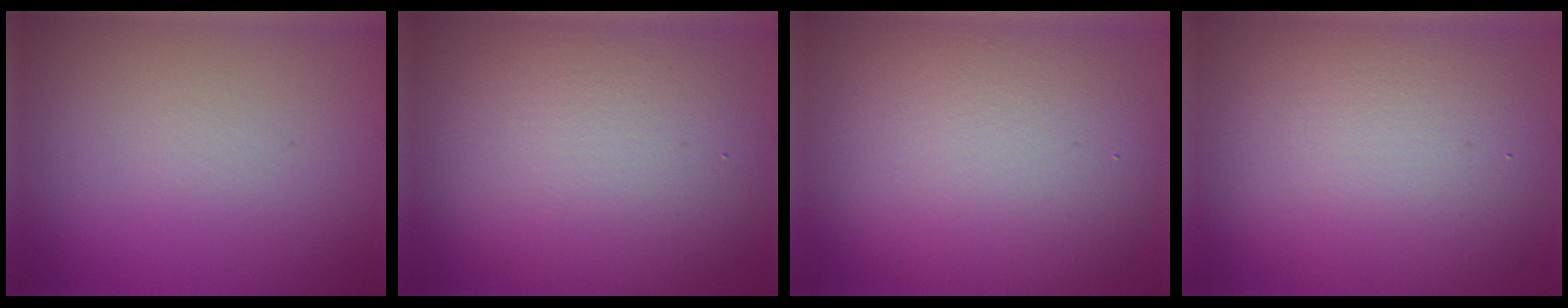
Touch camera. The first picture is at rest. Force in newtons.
{"total": 10.7, "press": 10.7, "slide": 0.7}
{"total": 11.1, "press": 11.1, "slide": 1.2}
{"total": 10.7, "press": 10.7, "slide": 0.7}